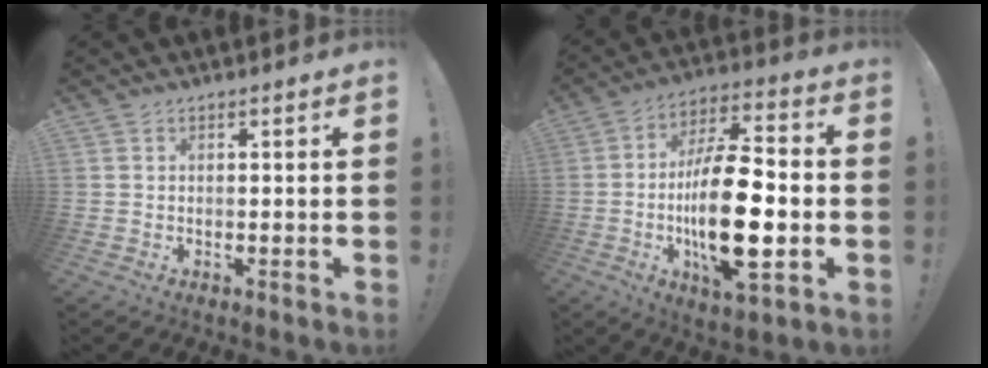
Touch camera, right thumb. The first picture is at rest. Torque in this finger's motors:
{"motor_torque": [0.50, 1.04, 0.81, 0.58, 0.19]}